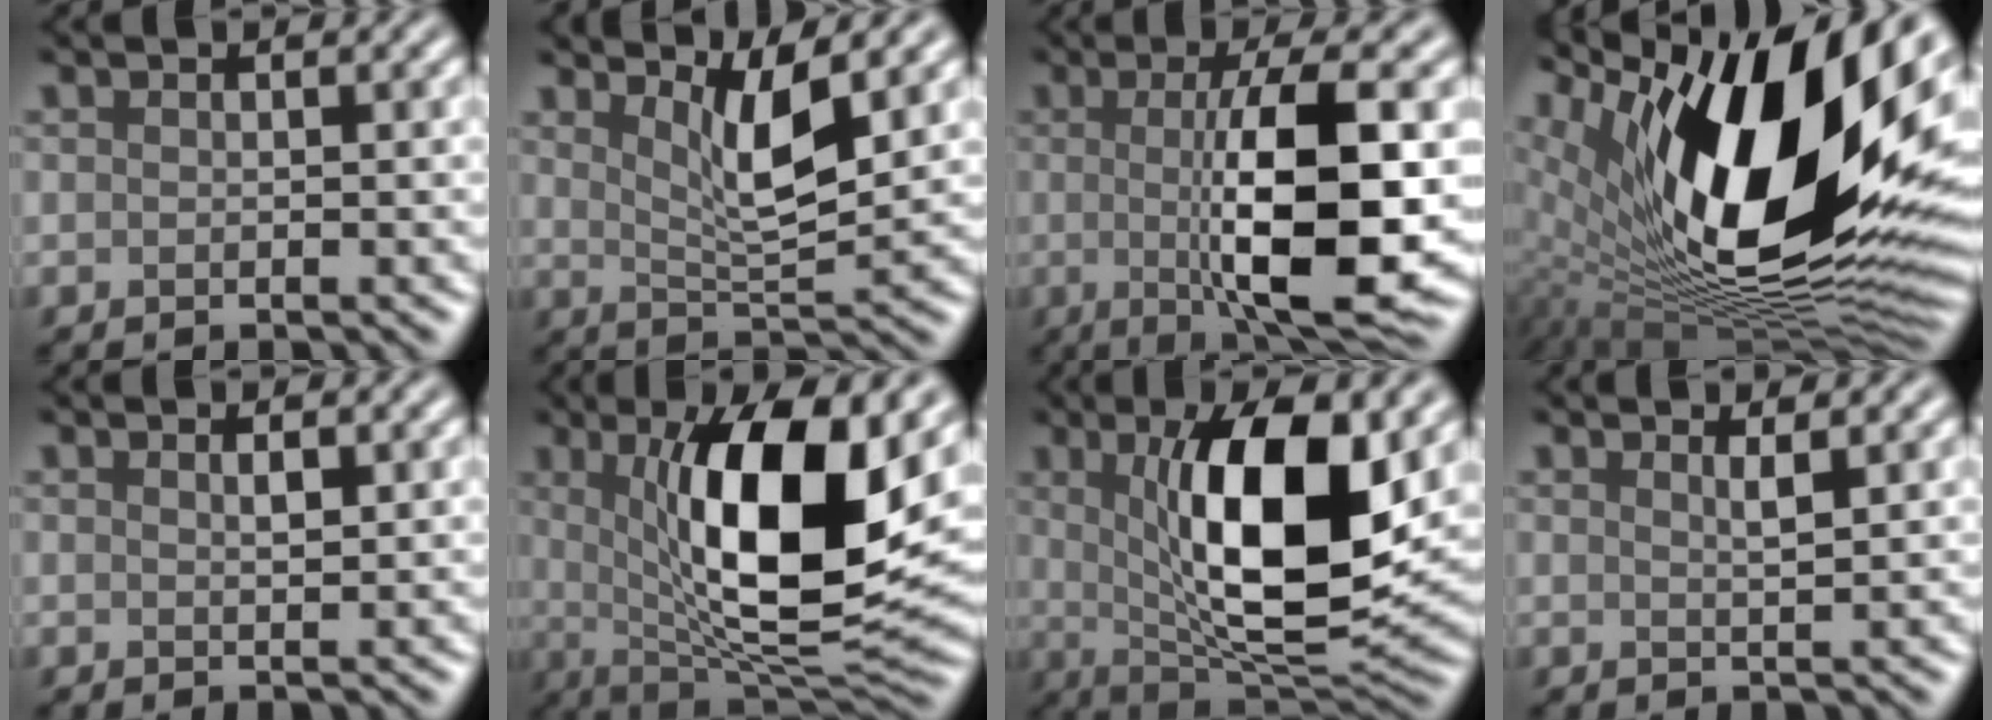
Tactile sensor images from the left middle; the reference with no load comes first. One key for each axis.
{"total": 4.9, "fx": 2.3, "fy": 1.2, "fz": 4.2, "tx": -0.071, "ty": -0.012, "tz": 0.043}
{"total": 11.3, "fx": -0.5, "fy": 2.8, "fz": 10.9, "tx": -0.159, "ty": -0.010, "tz": -0.005}
{"total": 18.3, "fx": 5.7, "fy": 8.1, "fz": 15.4, "tx": -0.251, "ty": -0.002, "tz": 0.095}
{"total": 0.9, "fx": 0.5, "fy": 0.2, "fz": 0.7, "tx": -0.013, "ty": 0.000, "tz": 0.009}
{"total": 13.4, "fx": 2.4, "fy": 4.4, "fz": 12.4, "tx": -0.183, "ty": -0.010, "tz": 0.041}
{"total": 12.0, "fx": 2.2, "fy": 4.0, "fz": 11.2, "tx": -0.179, "ty": -0.011, "tz": 0.044}
{"total": 1.5, "fx": 0.9, "fy": 0.4, "fz": 1.1, "tx": -0.011, "ty": 0.000, "tz": 0.010}